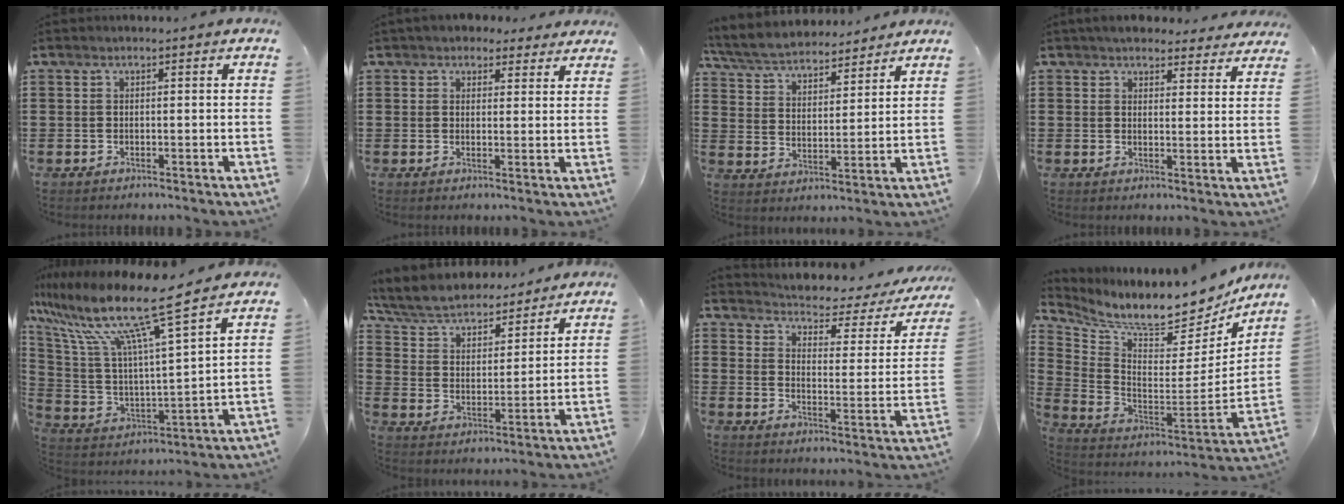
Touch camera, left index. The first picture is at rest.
{"total": 3.2, "force": [2.7, 1.5, 0.8], "torque": [-0.017, -0.002, 0.050]}
{"total": 5.4, "force": [5.2, 0.8, 1.2], "torque": [-0.049, -0.028, 0.090]}
{"total": 4.4, "force": [4.1, 1.5, 0.8], "torque": [-0.022, -0.012, 0.075]}
{"total": 13.3, "force": [9.8, 0.6, 9.0], "torque": [-0.210, -0.063, 0.157]}
{"total": 5.9, "force": [5.5, 1.2, 1.7], "torque": [-0.060, -0.033, 0.092]}
{"total": 2.5, "force": [2.3, 0.7, 0.8], "torque": [-0.035, -0.024, 0.027]}
{"total": 8.9, "force": [8.1, 0.7, 3.5], "torque": [-0.093, -0.082, 0.129]}